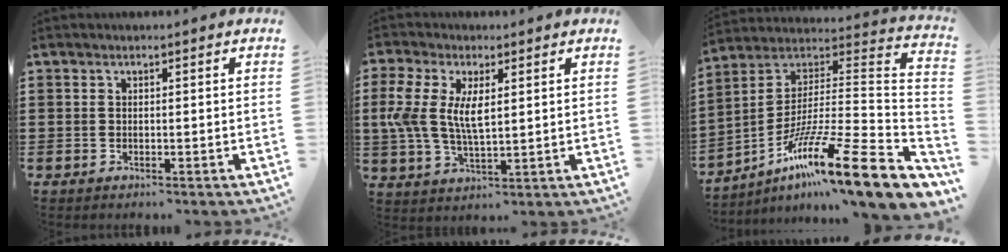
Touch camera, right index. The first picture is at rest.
{"total": 7.3, "force": [1.3, 3.4, 6.3], "torque": [-0.148, 0.001, 0.018]}
{"total": 16.7, "force": [-10.0, 1.3, 13.3], "torque": [-0.225, -0.012, -0.184]}